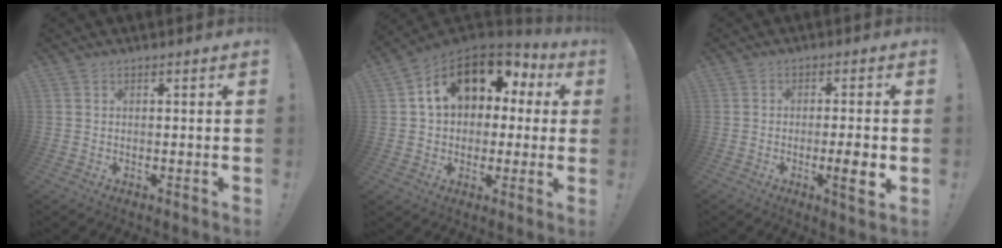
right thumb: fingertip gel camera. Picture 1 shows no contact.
{"total": 15.4, "force": [6.1, 10.4, 9.6], "torque": [-0.145, -0.022, 0.108]}
{"total": 6.5, "force": [-1.6, 0.6, 6.2], "torque": [-0.085, -0.006, -0.025]}